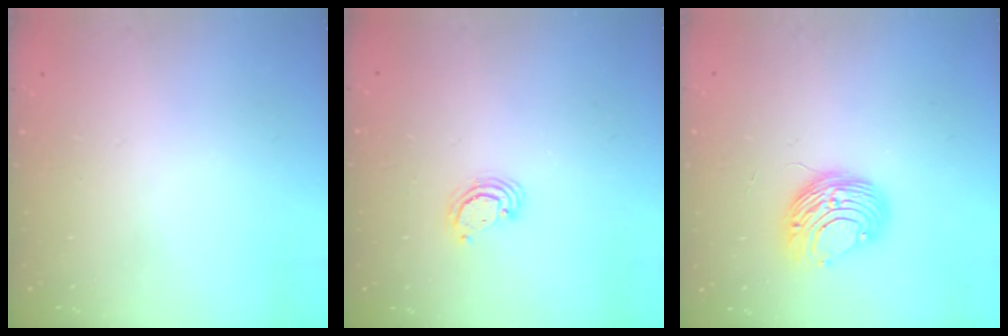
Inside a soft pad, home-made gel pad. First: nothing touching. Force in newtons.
{"total": 3.1, "press": 3.1, "slide": 0.3}
{"total": 10.0, "press": 10.0, "slide": 0.7}